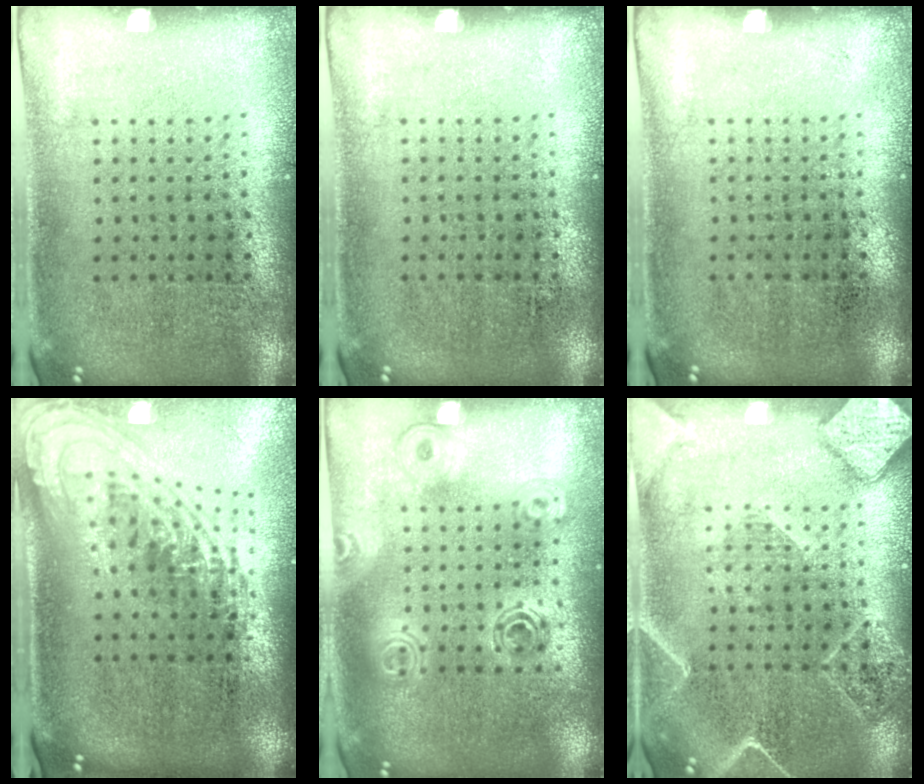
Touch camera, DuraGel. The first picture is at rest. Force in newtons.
{"total": 0.0}
{"total": 0.0}
{"total": 2.4, "press": 1.7, "slide": 1.7}
{"total": 1.6, "press": 1.4, "slide": 0.7}
{"total": 1.9, "press": 1.9, "slide": 0.2}